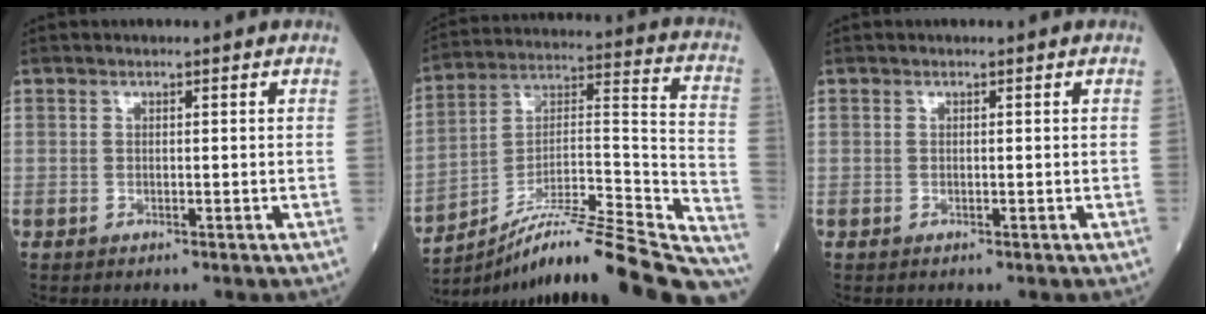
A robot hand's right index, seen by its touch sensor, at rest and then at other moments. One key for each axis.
{"total": 28.8, "fx": -25.4, "fy": 1.0, "fz": 13.6, "tx": -0.139, "ty": 0.010, "tz": -0.378}
{"total": 0.0}